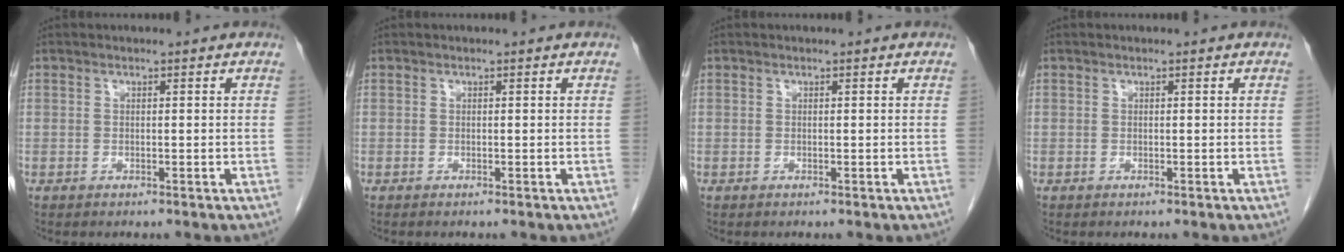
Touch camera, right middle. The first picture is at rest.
{"total": 0.0}
{"total": 0.0}
{"total": 0.0}